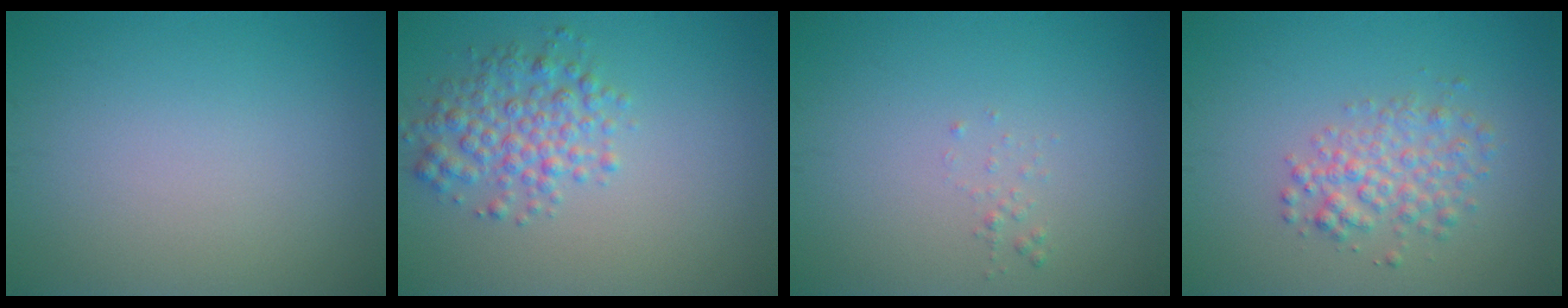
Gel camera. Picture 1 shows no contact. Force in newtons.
{"total": 3.6, "press": 3.6, "slide": 0.0}
{"total": 0.6, "press": 0.6, "slide": 0.1}
{"total": 3.1, "press": 3.1, "slide": 0.1}